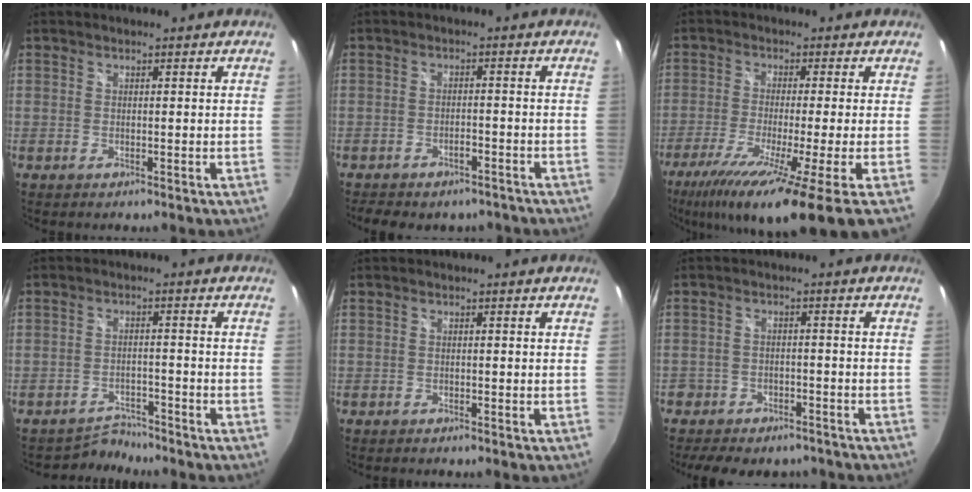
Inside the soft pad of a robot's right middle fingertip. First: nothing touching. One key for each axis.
{"total": 8.5, "fx": -6.8, "fy": 3.8, "fz": 3.5, "tx": -0.081, "ty": -0.006, "tz": -0.086}
{"total": 17.1, "fx": -11.0, "fy": -1.2, "fz": 13.0, "tx": -0.240, "ty": -0.080, "tz": -0.179}
{"total": 4.1, "fx": -4.0, "fy": 0.7, "fz": -0.9, "tx": 0.013, "ty": 0.013, "tz": -0.064}
{"total": 0.9, "fx": -0.8, "fy": 0.2, "fz": 0.3, "tx": -0.008, "ty": -0.006, "tz": -0.014}
{"total": 12.1, "fx": -9.5, "fy": 6.0, "fz": 4.5, "tx": -0.114, "ty": -0.001, "tz": -0.132}